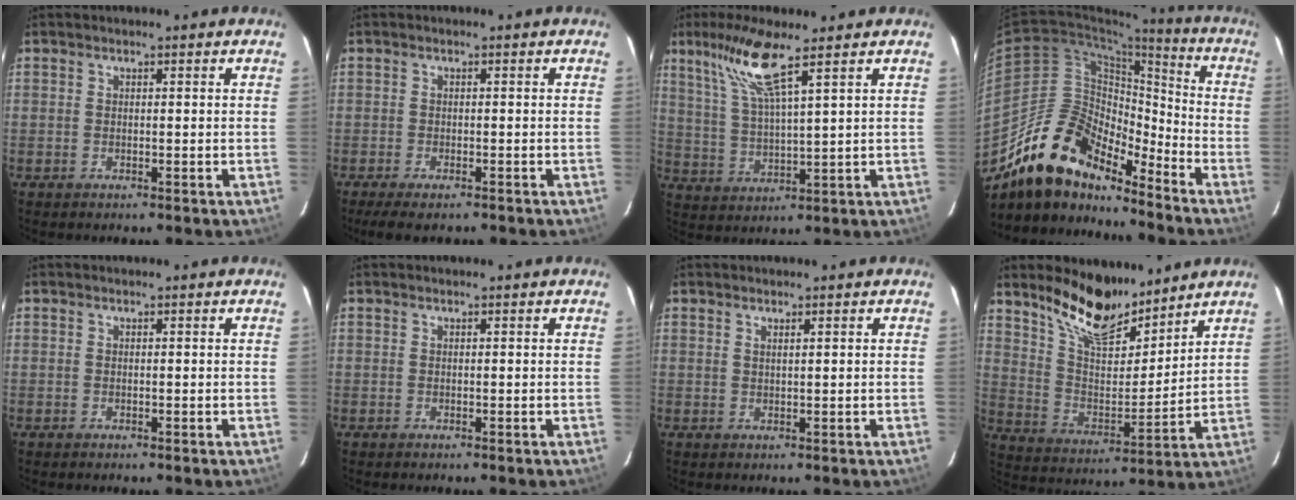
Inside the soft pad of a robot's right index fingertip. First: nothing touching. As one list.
[{"total": 5.8, "force": [-4.6, 1.5, 3.2], "torque": [-0.075, -0.023, -0.076]}, {"total": 9.6, "force": [6.2, 0.3, 7.3], "torque": [-0.146, 0.007, 0.130]}, {"total": 18.1, "force": [-14.6, 7.1, 8.1], "torque": [-0.148, 0.014, -0.266]}, {"total": 0.0}, {"total": 0.0}, {"total": 0.9, "force": [0.6, -0.1, 0.7], "torque": [-0.010, 0.001, 0.012]}, {"total": 14.3, "force": [11.6, 4.9, 6.9], "torque": [-0.135, 0.000, 0.213]}]